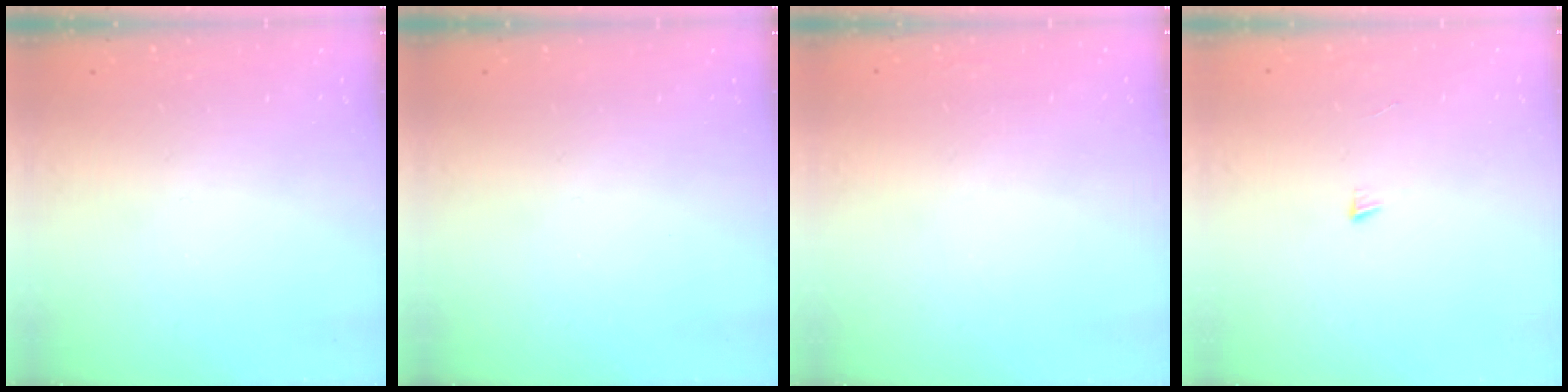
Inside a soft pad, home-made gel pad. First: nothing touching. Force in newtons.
{"total": 0.0}
{"total": 1.6, "press": 1.6, "slide": 0.0}
{"total": 3.1, "press": 3.1, "slide": 0.3}